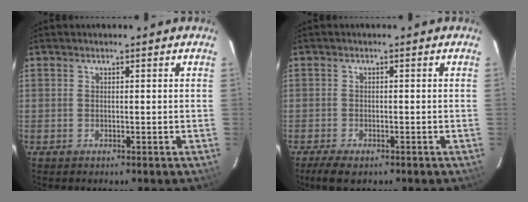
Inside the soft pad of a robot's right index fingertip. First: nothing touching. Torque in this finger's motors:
{"motor_torque": [0.25, -0.20, 0.06, 0.03]}